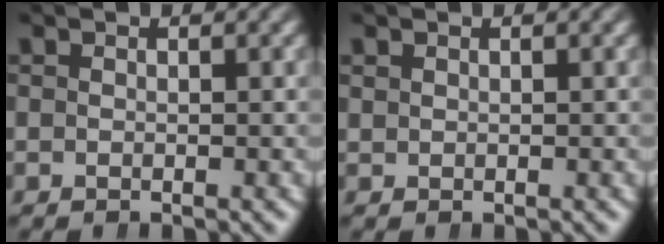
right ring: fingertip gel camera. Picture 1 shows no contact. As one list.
[{"total": 0.6, "force": [0.5, -0.3, -0.1], "torque": [0.009, -0.003, 0.017]}]